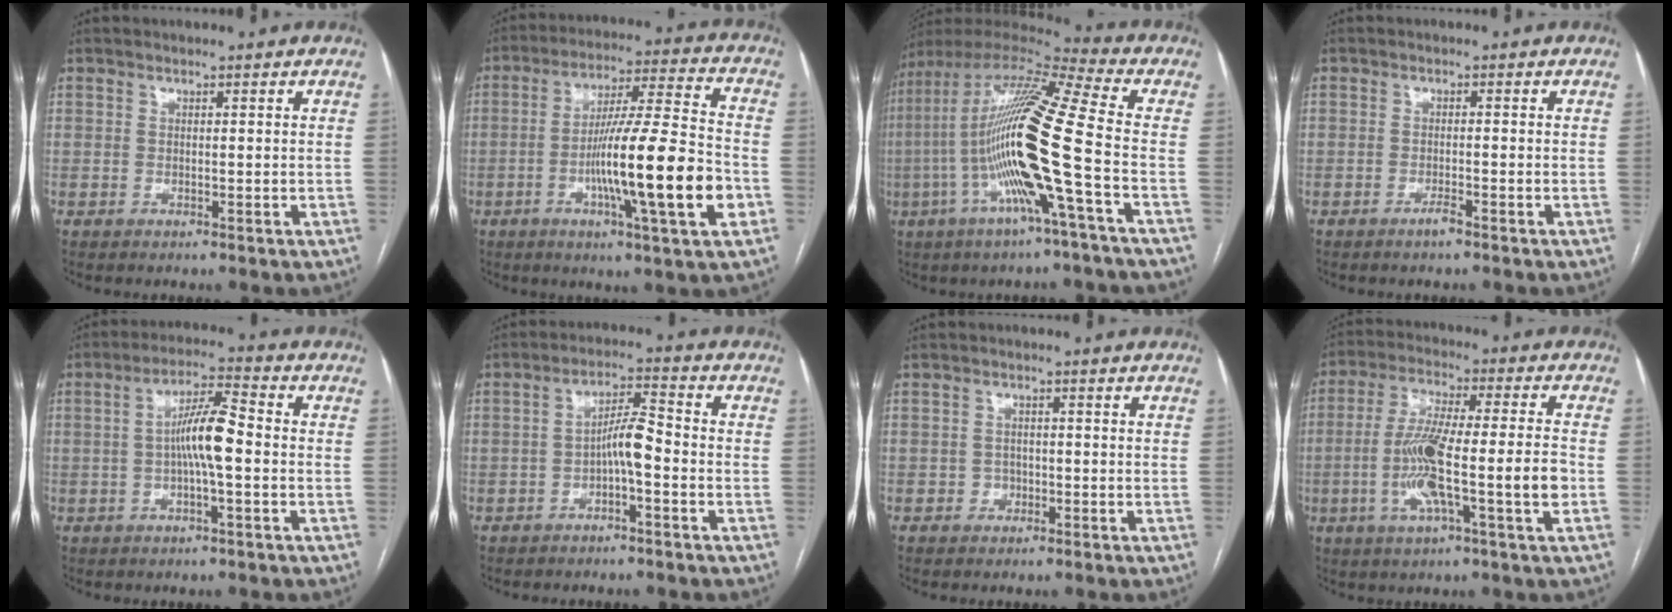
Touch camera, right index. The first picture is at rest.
{"total": 17.8, "force": [-4.7, 0.1, 17.2], "torque": [-0.286, -0.008, -0.081]}
{"total": 21.0, "force": [-4.1, 0.2, 20.6], "torque": [-0.415, -0.004, -0.092]}
{"total": 1.5, "force": [-1.2, 0.0, 0.9], "torque": [-0.017, 0.000, -0.020]}
{"total": 7.5, "force": [-0.6, 0.8, 7.4], "torque": [-0.139, 0.014, -0.016]}
{"total": 5.1, "force": [-1.6, 0.8, 4.8], "torque": [-0.086, 0.016, -0.026]}
{"total": 1.5, "force": [-0.8, 1.3, 0.3], "torque": [0.001, 0.007, -0.014]}
{"total": 13.5, "force": [-3.1, 0.6, 13.1], "torque": [-0.245, 0.005, -0.060]}